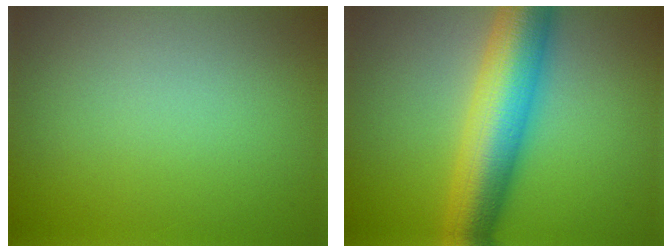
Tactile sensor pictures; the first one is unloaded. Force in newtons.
{"total": 10.0, "press": 10.0, "slide": 0.1}